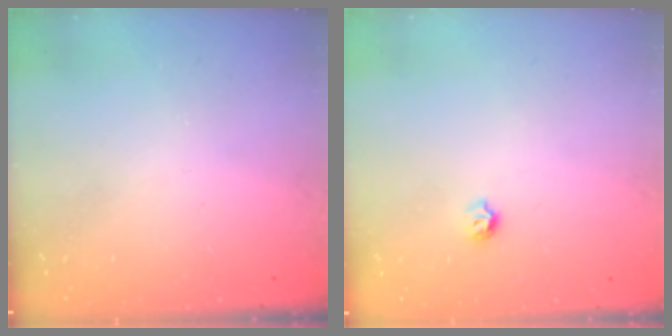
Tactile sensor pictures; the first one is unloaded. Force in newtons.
{"total": 4.7, "press": 4.6, "slide": 0.5}